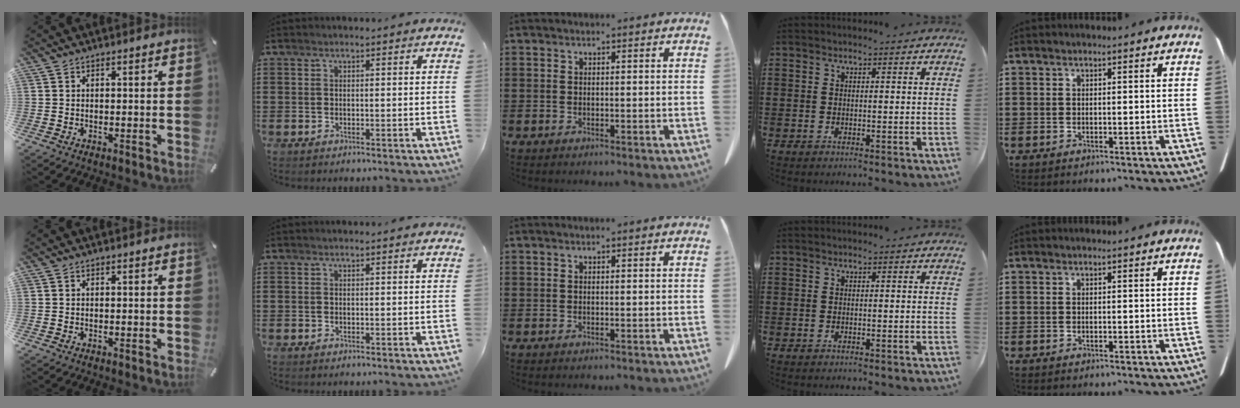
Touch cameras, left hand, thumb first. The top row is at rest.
{}